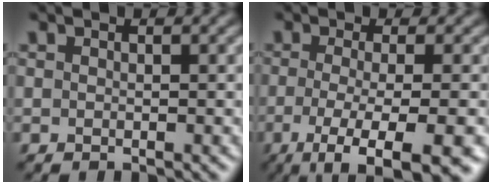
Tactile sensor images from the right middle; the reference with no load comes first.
{"total": 8.9, "force": [-4.2, 2.6, 7.5], "torque": [-0.103, -0.016, -0.063]}